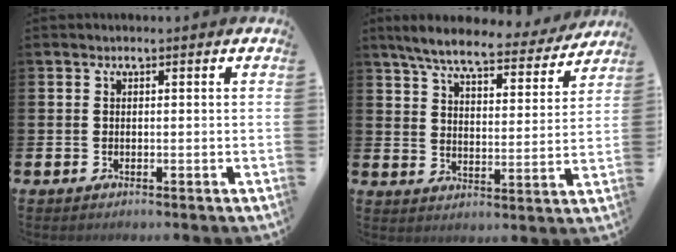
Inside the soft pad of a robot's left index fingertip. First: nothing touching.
{"total": 7.4, "force": [6.7, 1.3, 3.0], "torque": [-0.079, -0.037, 0.113]}